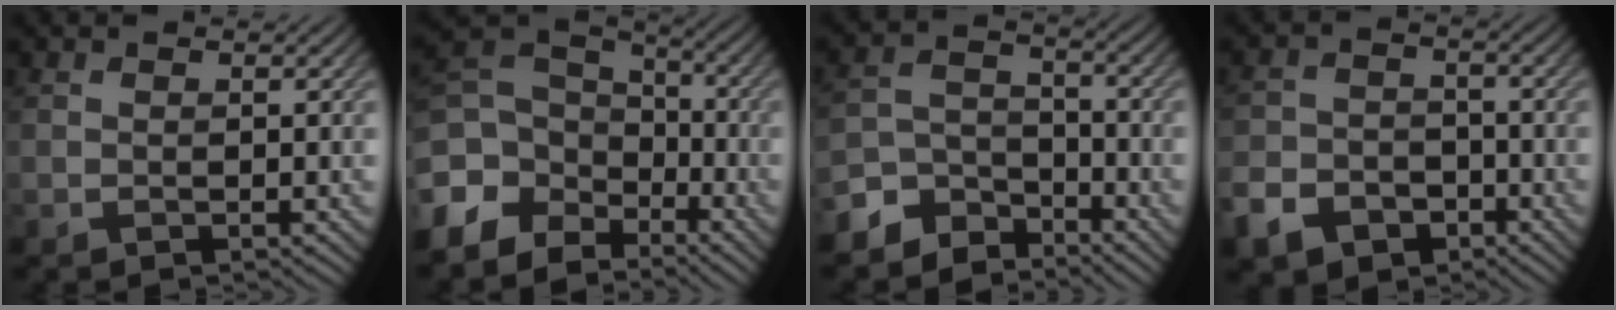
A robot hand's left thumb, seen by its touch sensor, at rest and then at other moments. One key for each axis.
{"total": 10.5, "fx": -5.3, "fy": 7.6, "fz": 5.0, "tx": -0.149, "ty": -0.021, "tz": -0.104}
{"total": 6.9, "fx": -5.7, "fy": 3.7, "fz": 1.4, "tx": -0.036, "ty": -0.006, "tz": -0.119}
{"total": 6.9, "fx": -4.3, "fy": 4.7, "fz": 2.6, "tx": -0.065, "ty": -0.012, "tz": -0.085}